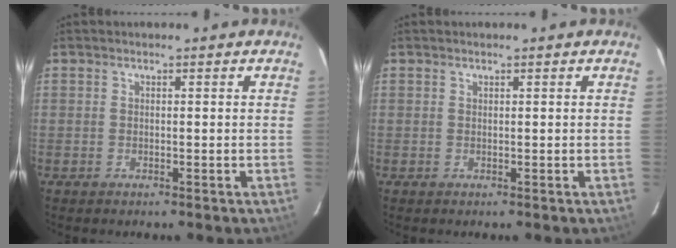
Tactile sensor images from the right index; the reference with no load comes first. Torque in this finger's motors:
{"motor_torque": [0.09, -0.13, 0.08, 0.02]}